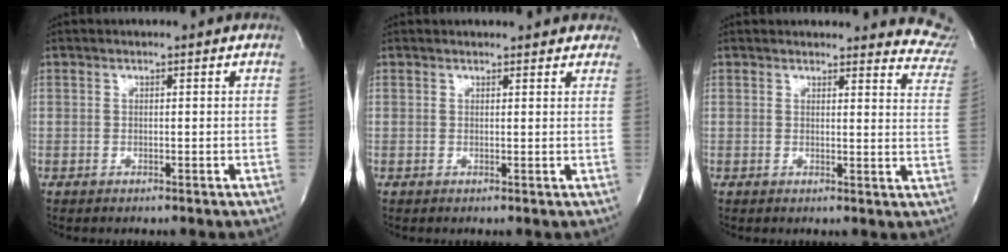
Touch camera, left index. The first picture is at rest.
{"total": 7.2, "force": [6.5, 2.6, 1.8], "torque": [-0.007, 0.008, 0.056]}
{"total": 14.1, "force": [13.8, 2.6, 1.3], "torque": [0.026, -0.087, 0.110]}